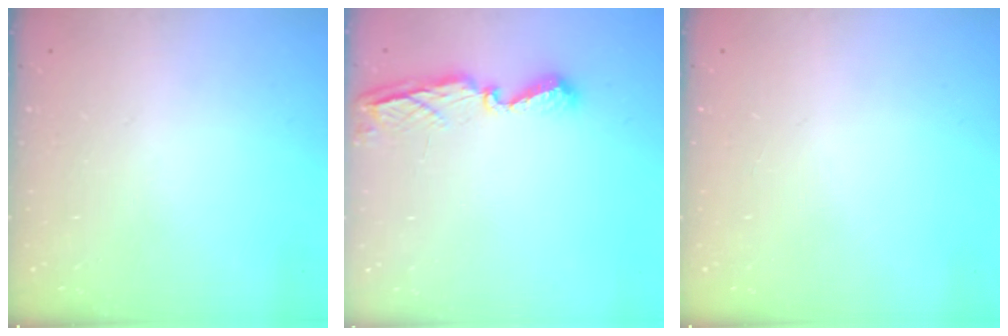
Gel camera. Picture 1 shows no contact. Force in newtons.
{"total": 8.0, "press": 7.9, "slide": 1.0}
{"total": 0.0}